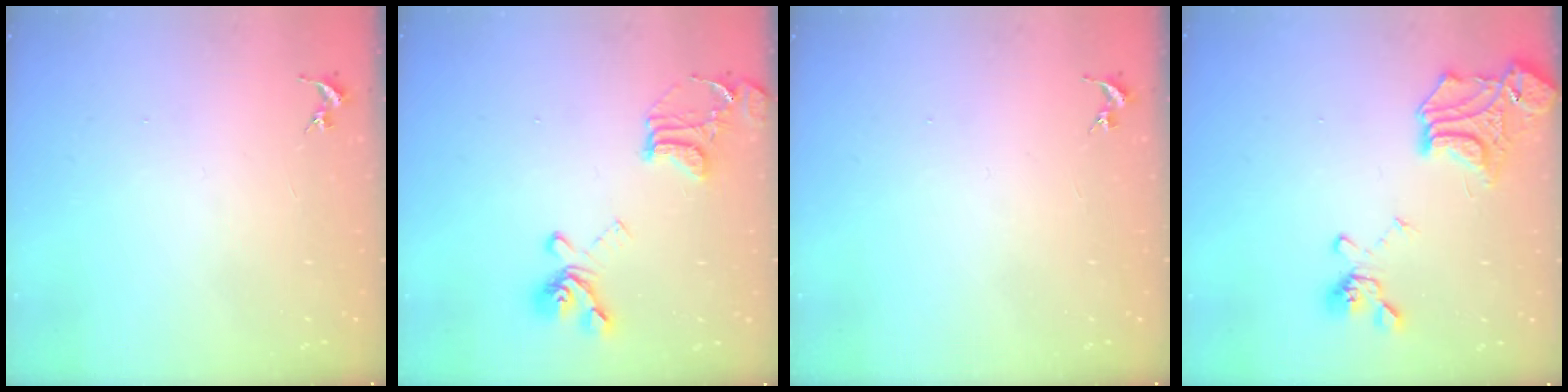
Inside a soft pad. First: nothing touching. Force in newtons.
{"total": 17.6, "press": 17.5, "slide": 1.6}
{"total": 0.0}
{"total": 19.3, "press": 19.2, "slide": 2.0}